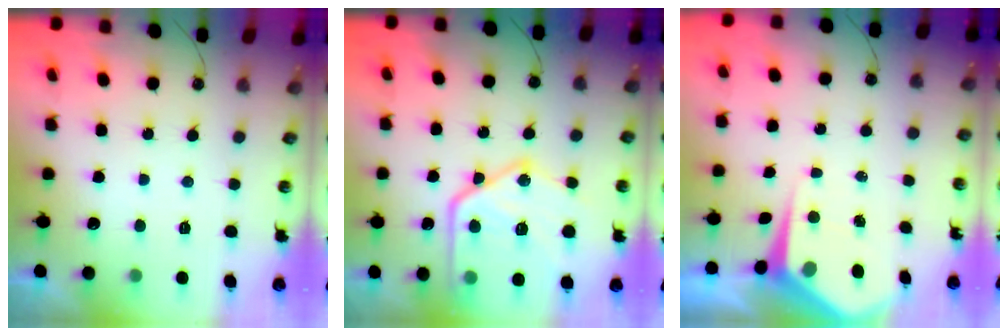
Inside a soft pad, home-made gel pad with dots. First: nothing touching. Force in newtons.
{"total": 23.8, "press": 23.7, "slide": 2.5}
{"total": 6.3, "press": 6.3, "slide": 0.4}